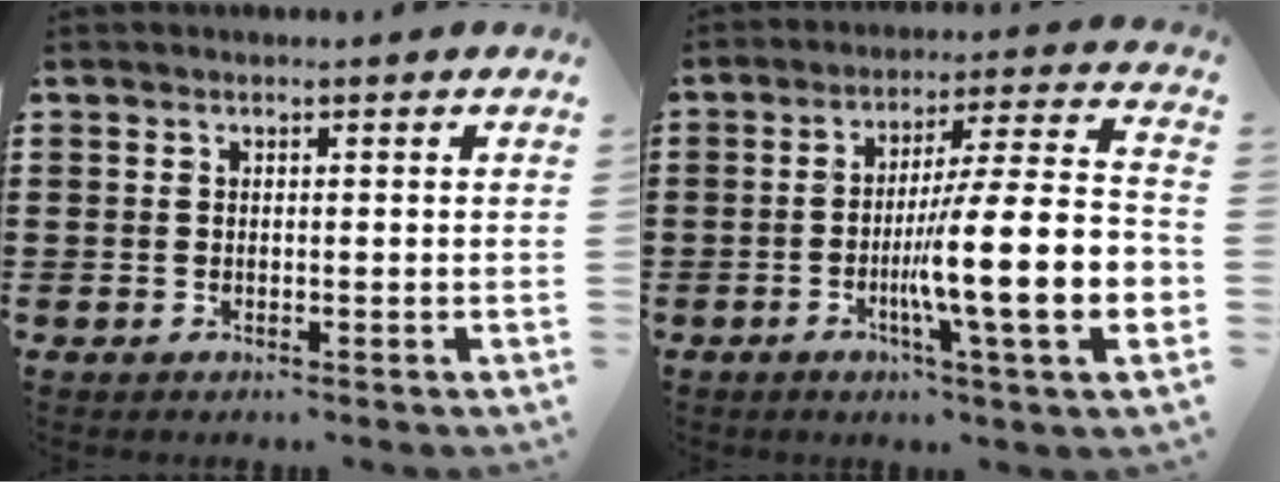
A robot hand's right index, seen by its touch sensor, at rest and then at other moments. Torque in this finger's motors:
{"motor_torque": [2.14, 0.00, 0.58, 0.21]}